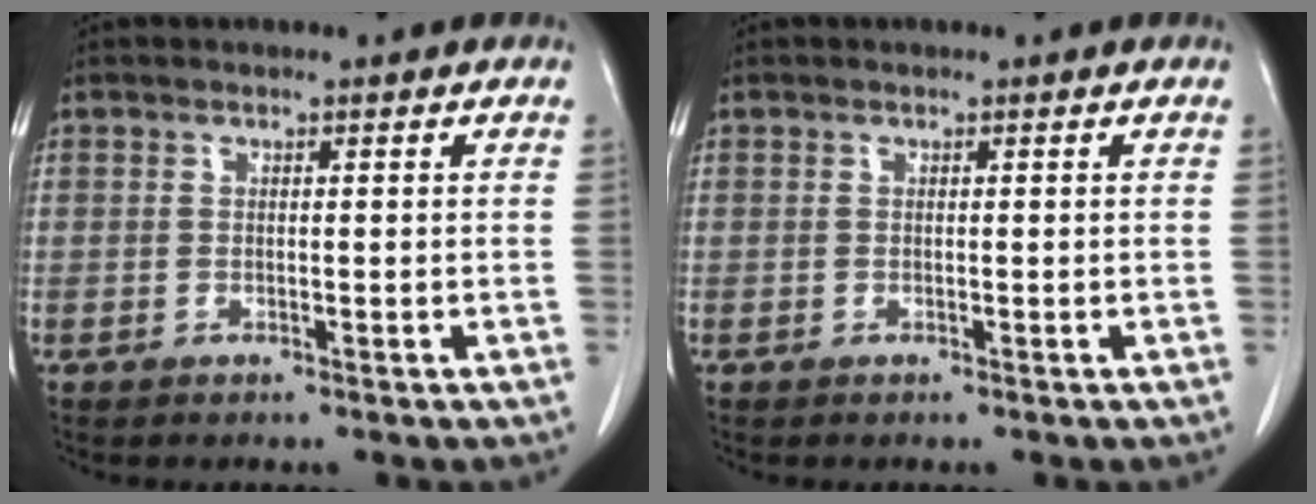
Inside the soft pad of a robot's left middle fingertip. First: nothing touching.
{"total": 0.0}